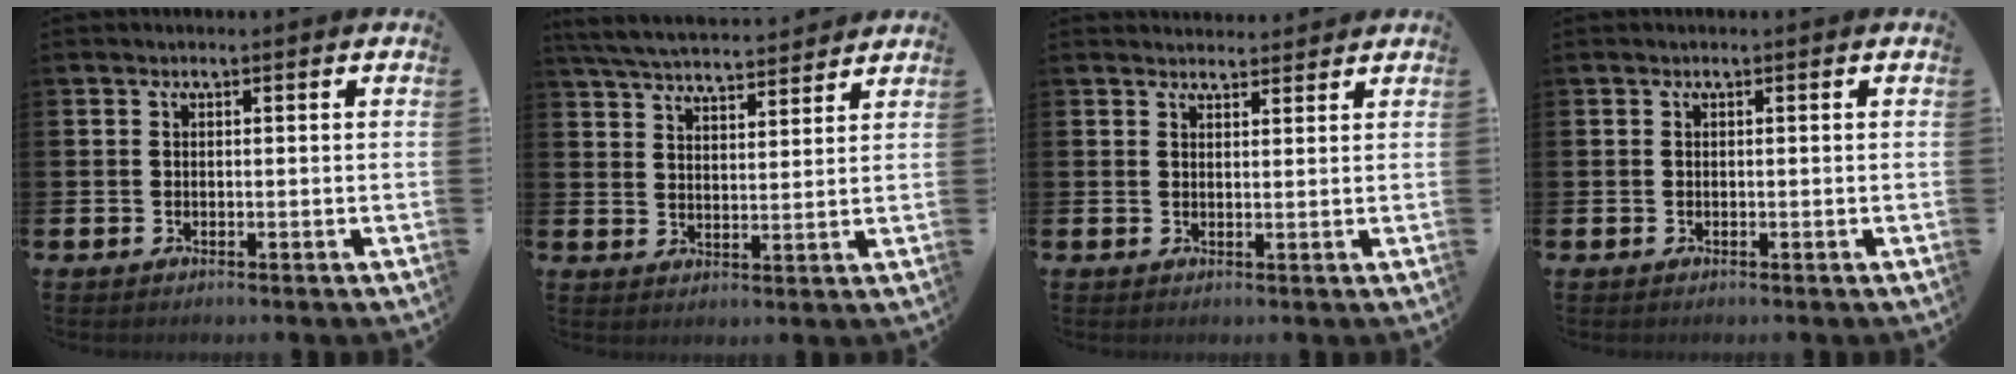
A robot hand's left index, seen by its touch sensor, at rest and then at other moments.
{"total": 5.8, "force": [5.7, 0.7, 1.1], "torque": [-0.045, -0.034, 0.102]}
{"total": 2.2, "force": [2.2, 0.5, -0.1], "torque": [0.009, -0.013, 0.037]}
{"total": 0.0}